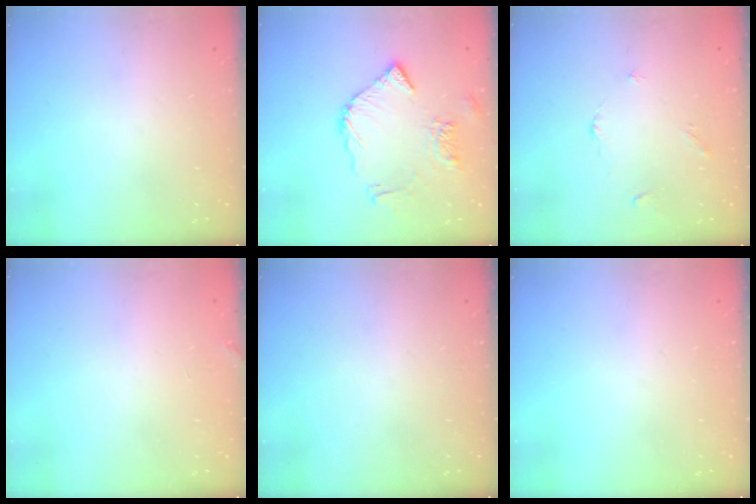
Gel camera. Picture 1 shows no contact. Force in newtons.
{"total": 11.0, "press": 10.9, "slide": 1.5}
{"total": 3.0, "press": 2.9, "slide": 0.5}
{"total": 2.3, "press": 2.3, "slide": 0.1}
{"total": 0.0}
{"total": 0.0}